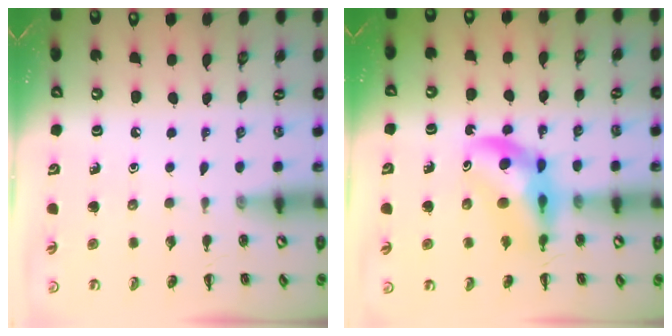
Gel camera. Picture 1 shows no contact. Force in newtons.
{"total": 11.3, "press": 10.9, "slide": 3.1}